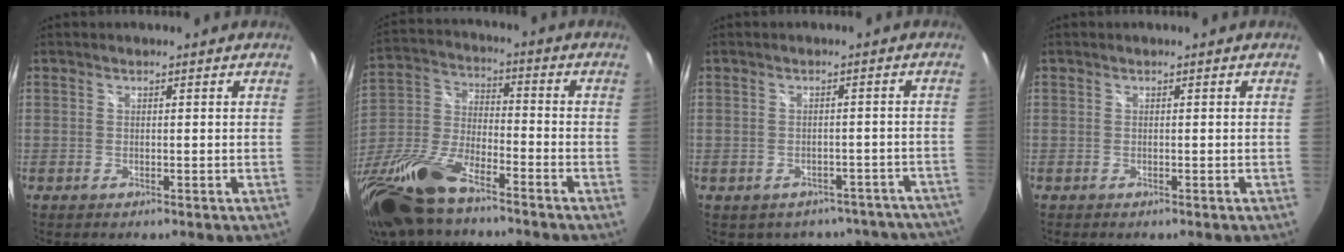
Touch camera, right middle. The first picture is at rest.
{"total": 19.1, "force": [-13.2, 6.7, 12.1], "torque": [-0.279, -0.032, -0.260]}
{"total": 14.6, "force": [-12.0, 7.4, 3.6], "torque": [-0.066, 0.021, -0.116]}
{"total": 0.0}